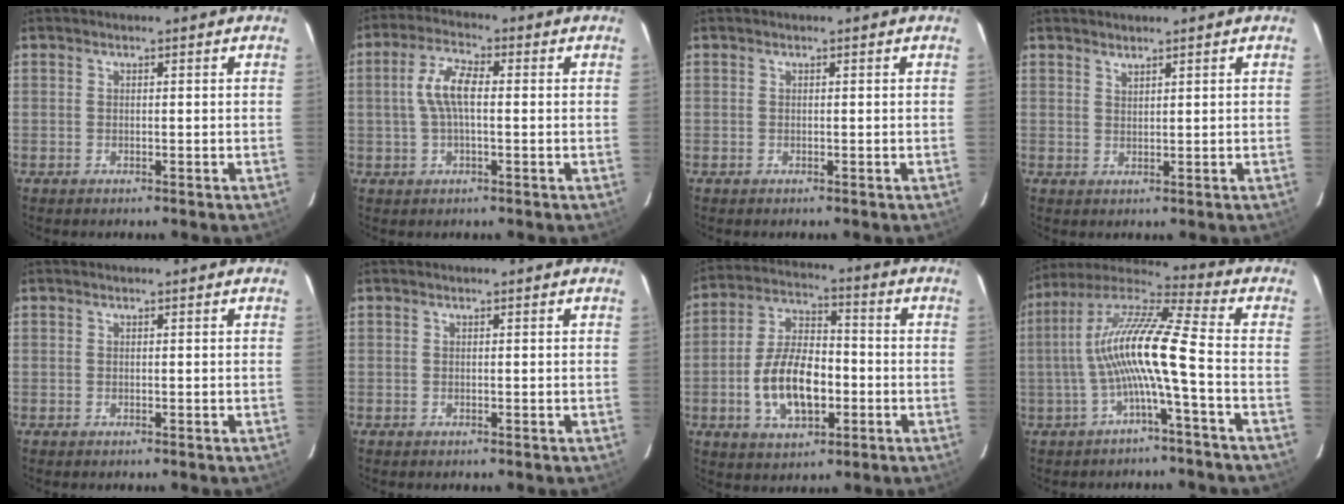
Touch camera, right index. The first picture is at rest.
{"total": 6.6, "force": [0.3, 2.5, 6.2], "torque": [-0.124, 0.014, 0.005]}
{"total": 0.0}
{"total": 1.3, "force": [1.2, 0.2, 0.4], "torque": [-0.006, -0.001, 0.022]}
{"total": 0.0}
{"total": 0.0}
{"total": 13.2, "force": [-3.3, 6.9, 10.8], "torque": [-0.213, 0.011, -0.051]}
{"total": 13.1, "force": [-2.8, 0.2, 12.8], "torque": [-0.248, 0.013, -0.056]}